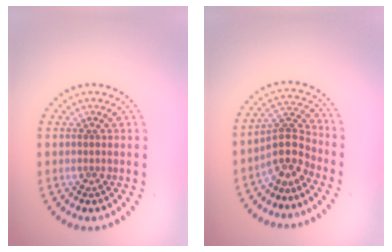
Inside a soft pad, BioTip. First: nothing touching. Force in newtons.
{"total": 3.4, "press": 2.6, "slide": 2.2}